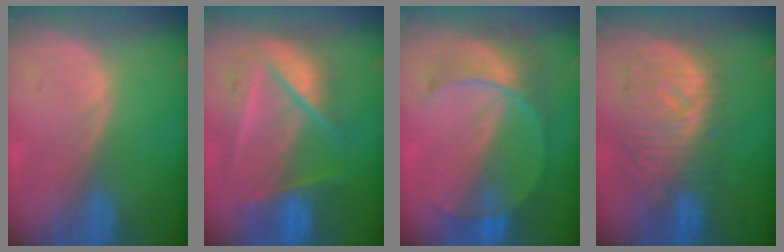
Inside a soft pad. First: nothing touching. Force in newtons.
{"total": 9.3, "press": 8.3, "slide": 4.2}
{"total": 7.3, "press": 7.0, "slide": 1.8}
{"total": 10.6, "press": 9.4, "slide": 4.8}